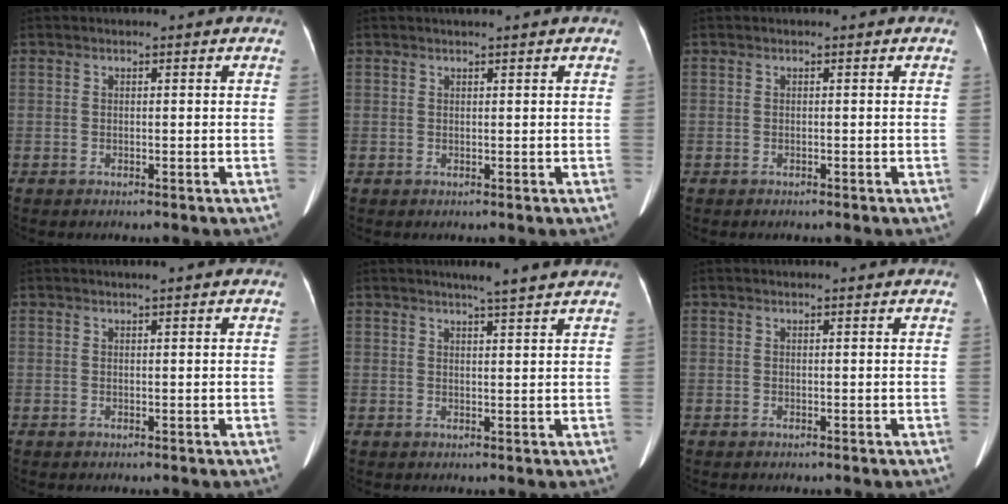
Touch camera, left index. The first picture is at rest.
{"total": 1.5, "force": [1.2, 0.0, 0.9], "torque": [-0.009, 0.018, 0.020]}
{"total": 0.0}
{"total": 1.1, "force": [0.9, 0.0, 0.8], "torque": [-0.011, 0.008, 0.013]}
{"total": 4.6, "force": [3.9, -0.4, 2.4], "torque": [-0.036, 0.005, 0.051]}
{"total": 0.7, "force": [0.7, 0.0, 0.2], "torque": [-0.007, 0.006, 0.009]}